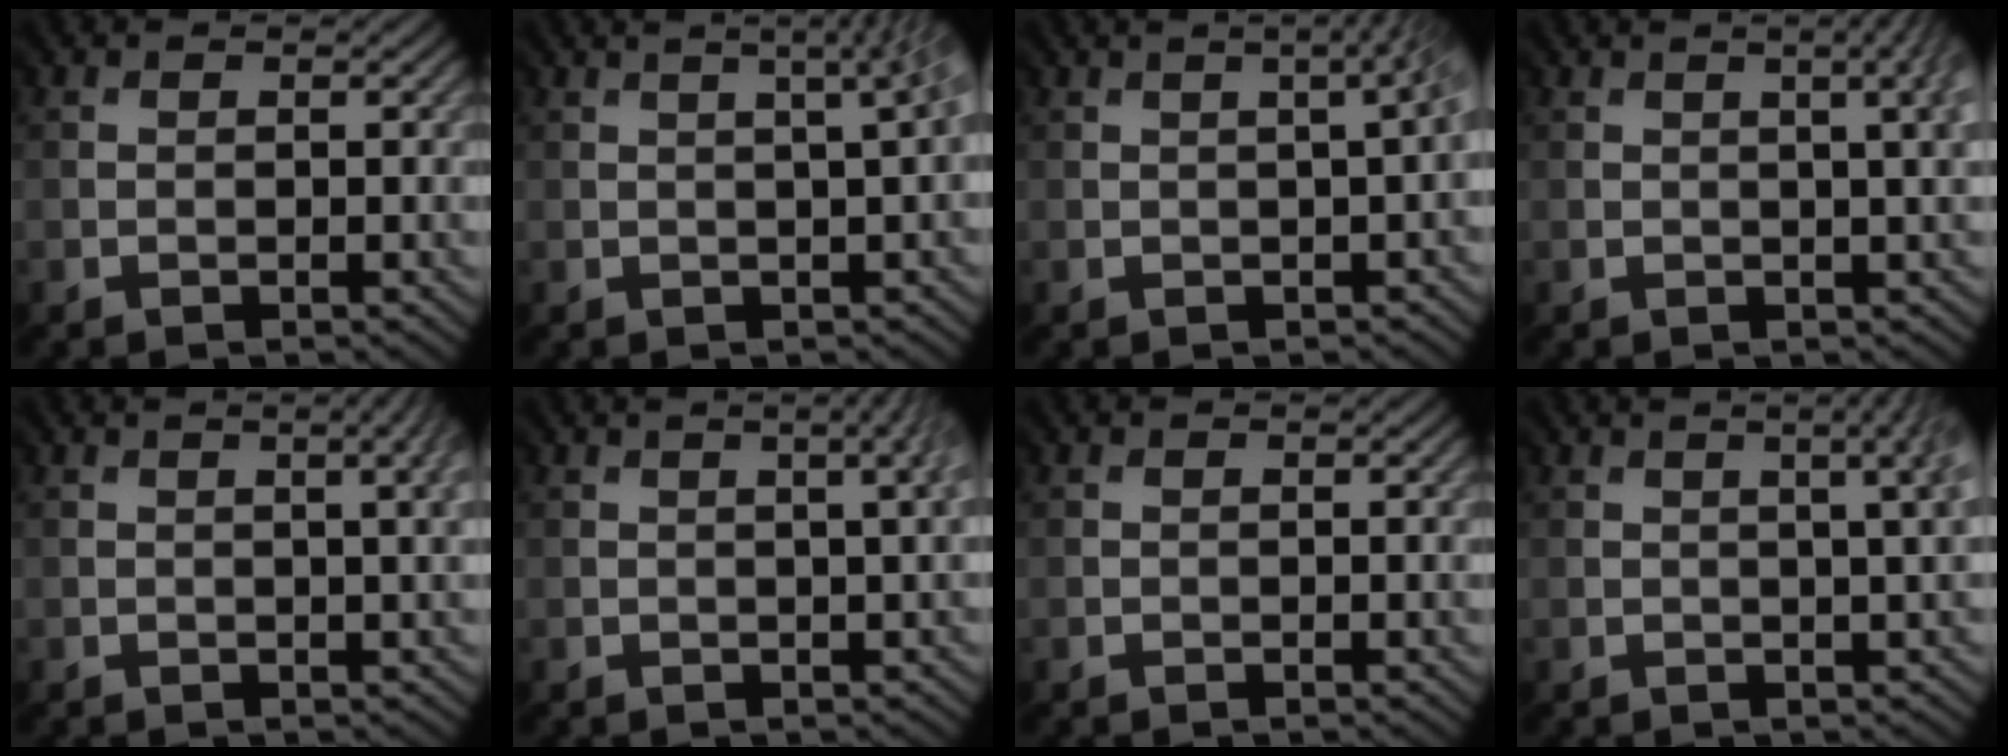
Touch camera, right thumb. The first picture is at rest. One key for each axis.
{"total": 4.7, "fx": 1.6, "fy": 1.4, "fz": 4.2, "tx": -0.024, "ty": 0.039, "tz": -0.001}
{"total": 3.4, "fx": 0.5, "fy": 1.0, "fz": 3.3, "tx": -0.012, "ty": 0.029, "tz": -0.012}
{"total": 4.8, "fx": 1.4, "fy": 1.6, "fz": 4.4, "tx": -0.019, "ty": 0.023, "tz": -0.001}
{"total": 3.3, "fx": 0.9, "fy": 0.8, "fz": 3.0, "tx": -0.013, "ty": 0.012, "tz": 0.006}
{"total": 3.4, "fx": 1.4, "fy": 1.0, "fz": 3.0, "tx": -0.011, "ty": 0.023, "tz": -0.004}
{"total": 0.0}
{"total": 4.5, "fx": 1.7, "fy": 1.4, "fz": 4.0, "tx": -0.020, "ty": 0.027, "tz": 0.001}